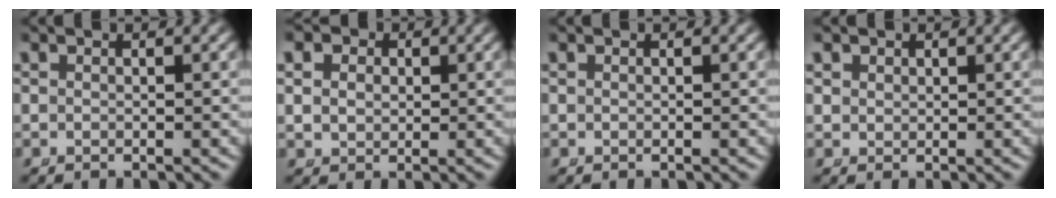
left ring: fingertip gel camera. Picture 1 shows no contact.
{"total": 3.9, "force": [0.9, 3.4, 1.7], "torque": [-0.038, -0.006, 0.019]}
{"total": 0.0}
{"total": 1.4, "force": [0.9, 1.1, 0.4], "torque": [-0.015, -0.010, 0.026]}